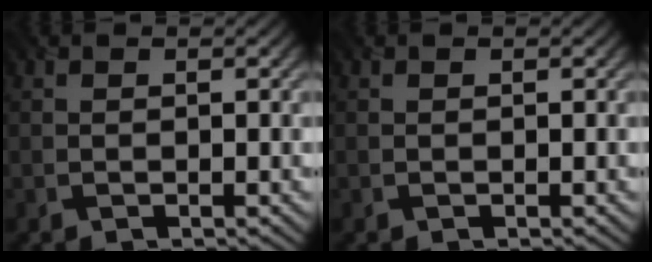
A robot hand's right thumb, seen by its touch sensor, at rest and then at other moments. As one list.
[{"total": 0.0}]